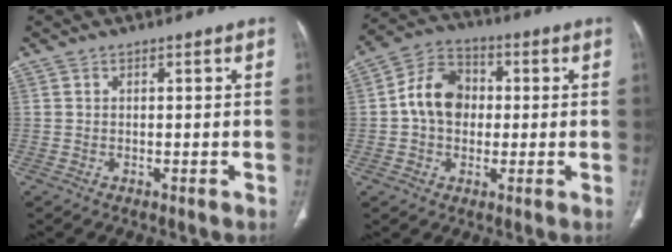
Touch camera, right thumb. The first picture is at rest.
{"total": 10.2, "force": [0.2, 8.0, 6.4], "torque": [-0.095, 0.025, -0.006]}